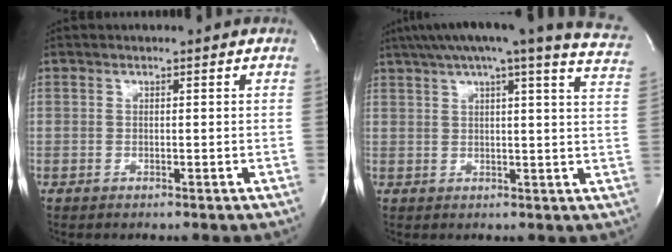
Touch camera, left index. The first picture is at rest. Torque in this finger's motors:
{"motor_torque": [1.06, -1.08, 0.19, 0.10]}